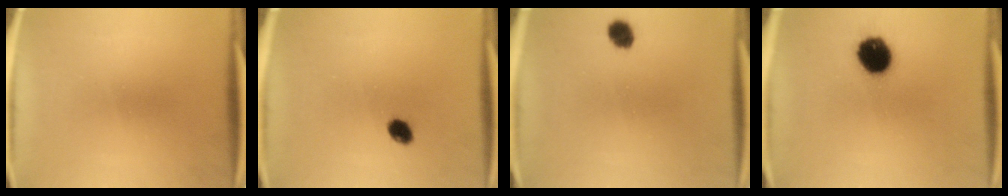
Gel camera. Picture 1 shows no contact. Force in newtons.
{"total": 3.1}
{"total": 3.4}
{"total": 10.8}